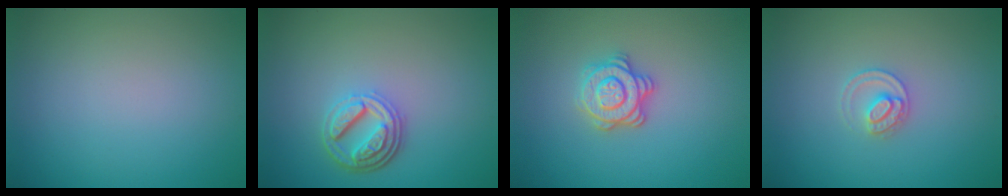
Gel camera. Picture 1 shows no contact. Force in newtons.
{"total": 4.4, "press": 3.4, "slide": 2.8}
{"total": 3.3, "press": 2.9, "slide": 1.5}
{"total": 2.1, "press": 2.1, "slide": 0.2}